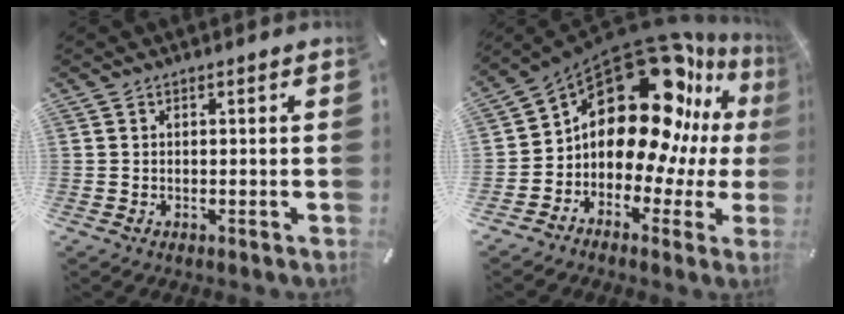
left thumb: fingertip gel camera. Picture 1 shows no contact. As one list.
[{"total": 20.8, "force": [9.3, 13.2, 13.1], "torque": [-0.207, -0.094, 0.171]}]